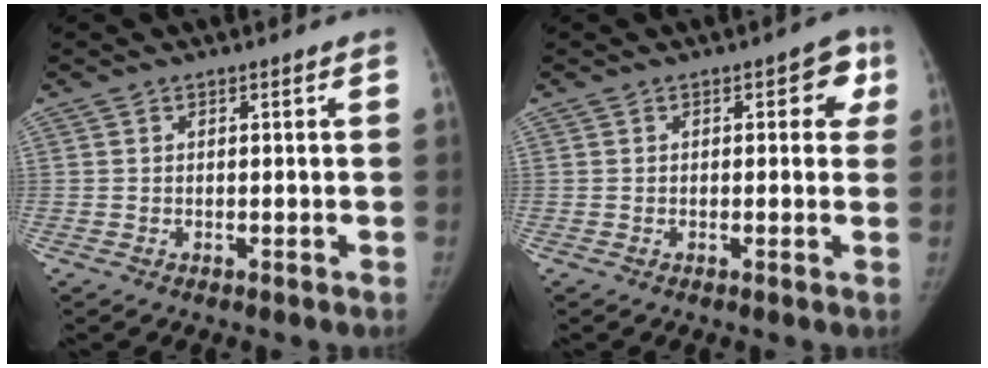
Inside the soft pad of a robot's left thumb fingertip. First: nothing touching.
{"total": 4.4, "force": [1.3, 2.7, 3.2], "torque": [0.007, 0.003, 0.001]}